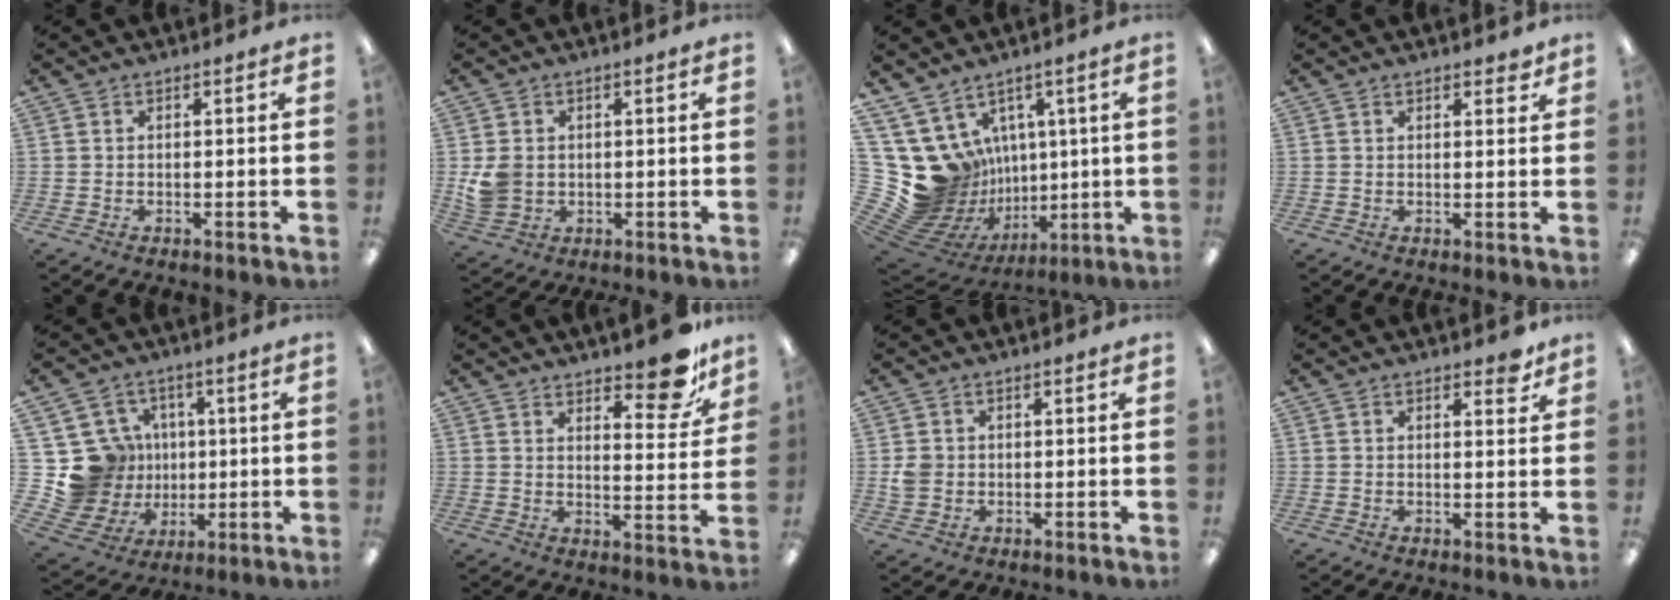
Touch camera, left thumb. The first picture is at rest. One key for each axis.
{"total": 5.6, "fx": 0.2, "fy": 4.9, "fz": 2.6, "tx": -0.041, "ty": 0.004, "tz": 0.007}
{"total": 18.3, "fx": 1.6, "fy": 16.9, "fz": 6.9, "tx": -0.172, "ty": -0.055, "tz": 0.083}
{"total": 1.7, "fx": 1.5, "fy": 0.7, "fz": 0.5, "tx": 0.004, "ty": -0.007, "tz": 0.024}
{"total": 16.2, "fx": 1.9, "fy": 15.7, "fz": 3.6, "tx": -0.096, "ty": -0.008, "tz": 0.070}
{"total": 11.0, "fx": 8.5, "fy": 3.9, "fz": 5.7, "tx": -0.055, "ty": -0.059, "tz": 0.143}
{"total": 3.0, "fx": -0.1, "fy": 2.9, "fz": 0.9, "tx": -0.010, "ty": 0.001, "tz": -0.003}
{"total": 2.7, "fx": 2.0, "fy": 1.2, "fz": 1.2, "tx": -0.004, "ty": -0.008, "tz": 0.032}